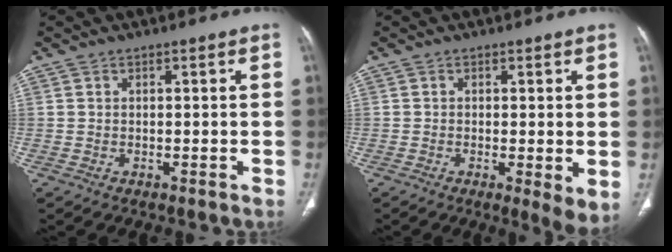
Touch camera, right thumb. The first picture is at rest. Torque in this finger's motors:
{"motor_torque": [-0.17, 0.38, -0.08, -0.19, 0.00]}